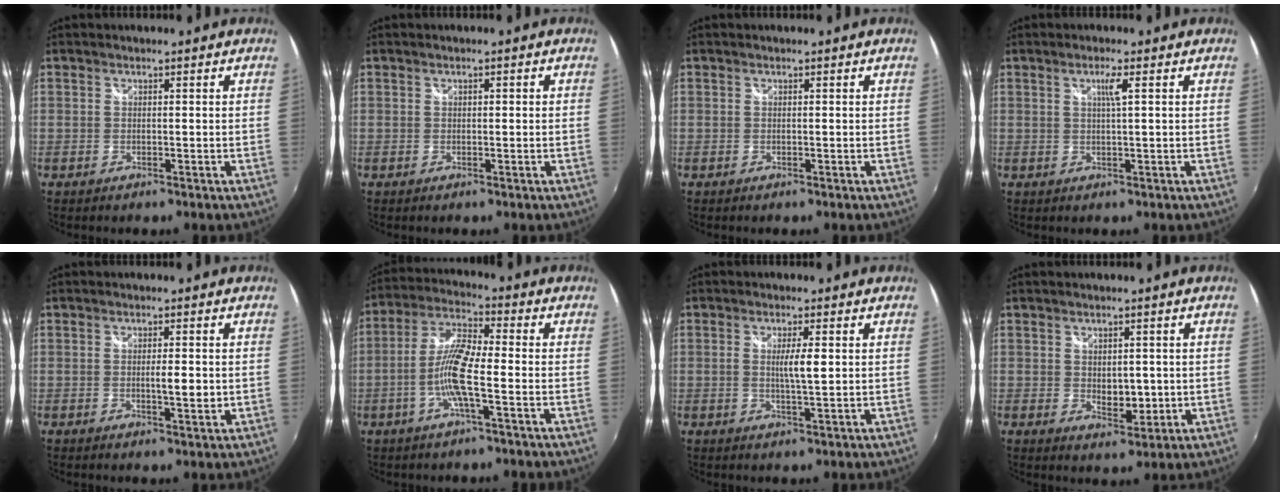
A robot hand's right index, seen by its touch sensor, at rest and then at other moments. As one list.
[{"total": 0.7, "force": [0.1, 0.1, 0.6], "torque": [-0.010, 0.003, 0.000]}, {"total": 0.0}, {"total": 2.3, "force": [0.8, -0.7, 2.1], "torque": [-0.039, -0.002, 0.014]}, {"total": 3.1, "force": [0.0, 0.5, 3.0], "torque": [-0.048, -0.001, 0.003]}, {"total": 8.9, "force": [-2.6, 1.2, 8.4], "torque": [-0.181, 0.008, -0.051]}, {"total": 3.7, "force": [0.6, 0.1, 3.6], "torque": [-0.062, -0.001, 0.012]}, {"total": 4.2, "force": [0.2, 2.6, 3.2], "torque": [-0.046, -0.004, 0.010]}]